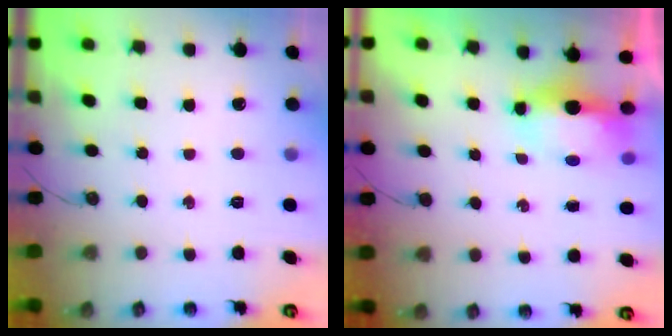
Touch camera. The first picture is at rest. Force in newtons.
{"total": 6.2, "press": 6.1, "slide": 1.1}